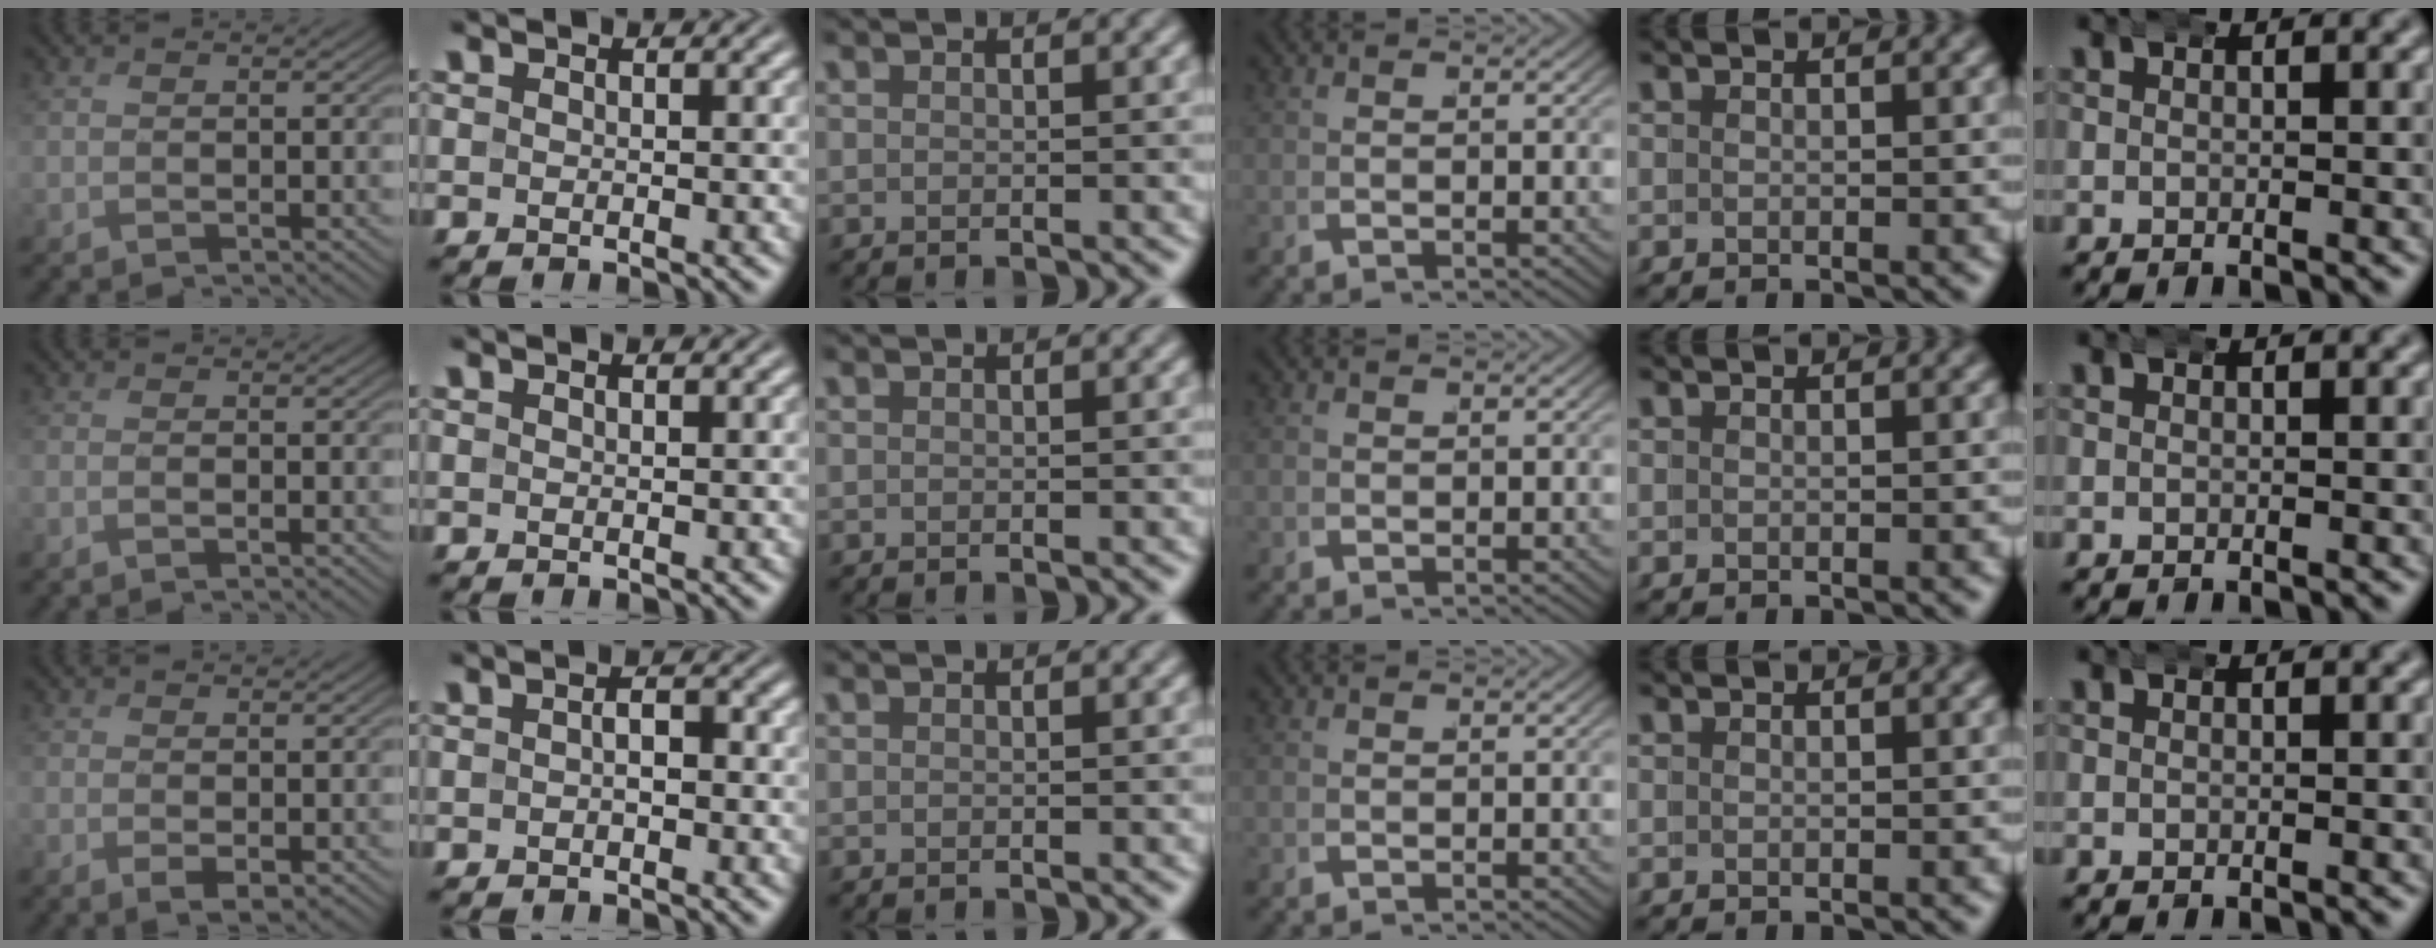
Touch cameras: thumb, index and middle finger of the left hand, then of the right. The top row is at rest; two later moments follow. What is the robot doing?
{"motion": "wrap", "object": "bandana"}